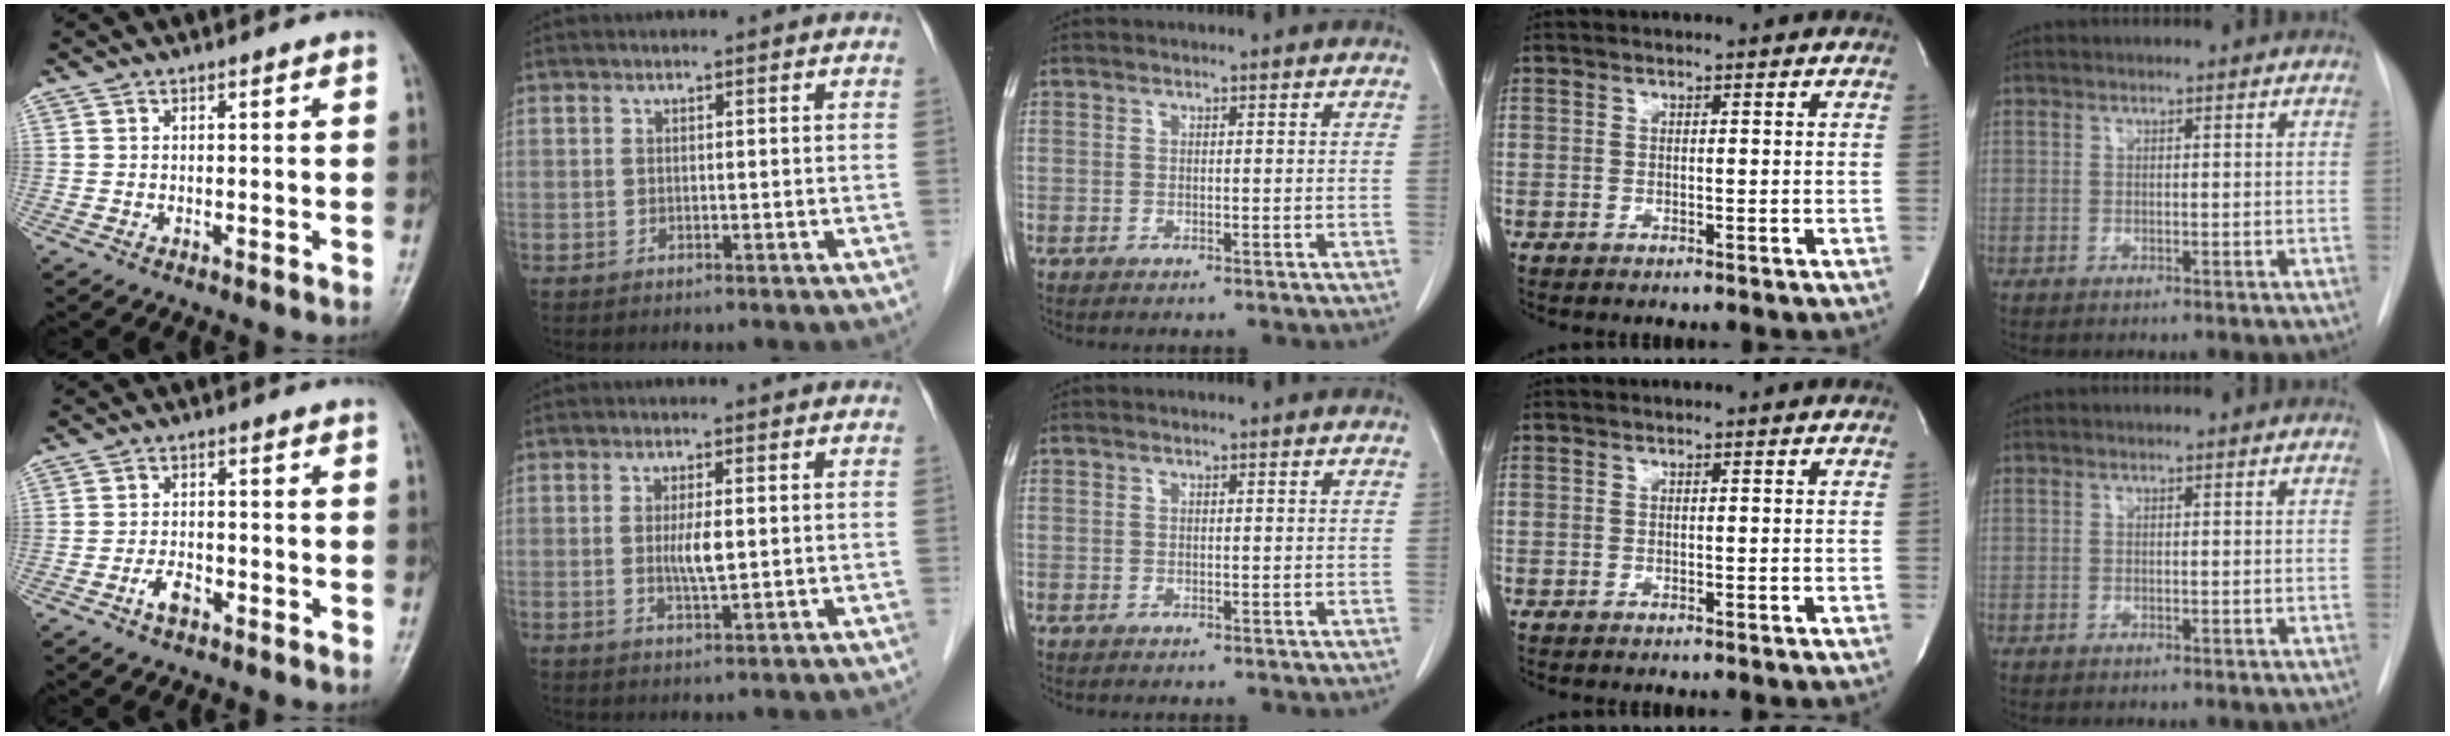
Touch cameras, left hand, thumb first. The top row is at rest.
{"thumb": {"total": 3.4, "force": [-1.9, 1.8, 2.2], "torque": [-0.038, 0.015, -0.035]}, "index": {"total": 3.2, "force": [0.1, 0.5, 3.2], "torque": [-0.063, -0.005, 0.004]}}